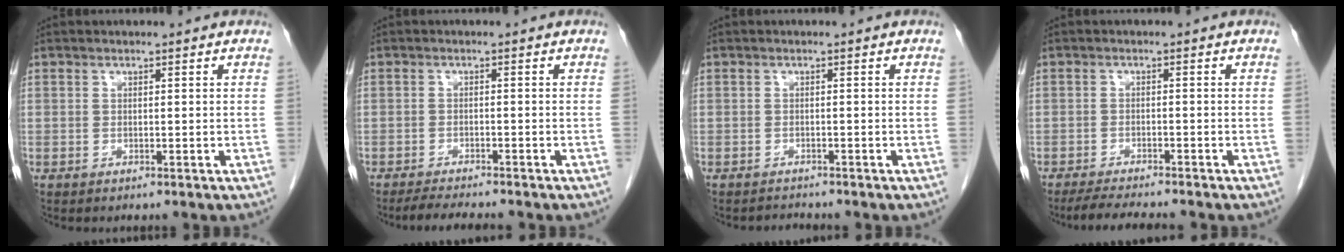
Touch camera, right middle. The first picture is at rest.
{"total": 4.3, "force": [-3.9, 0.0, 1.7], "torque": [-0.032, -0.016, -0.064]}
{"total": 1.1, "force": [-1.0, 0.0, -0.3], "torque": [0.002, -0.008, -0.015]}
{"total": 5.6, "force": [-5.0, 0.0, 2.4], "torque": [-0.039, -0.018, -0.084]}